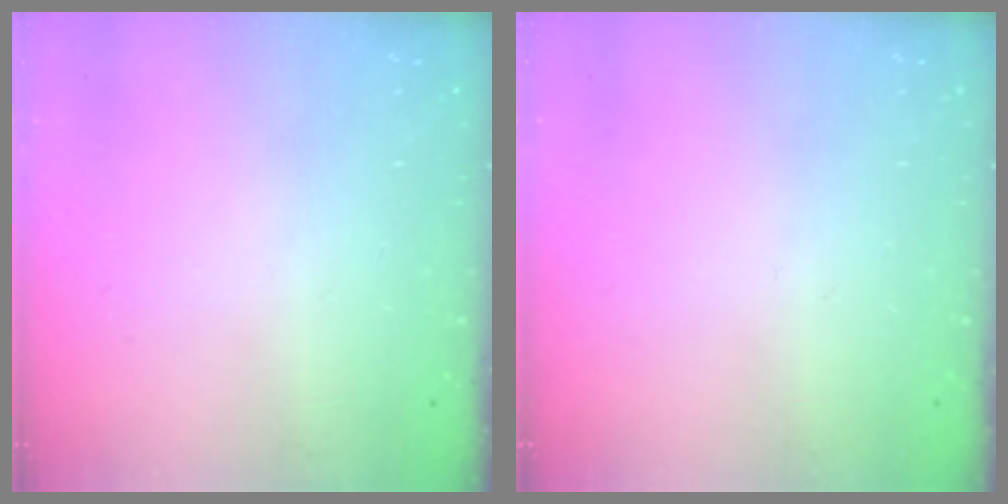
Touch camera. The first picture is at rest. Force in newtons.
{"total": 0.0}